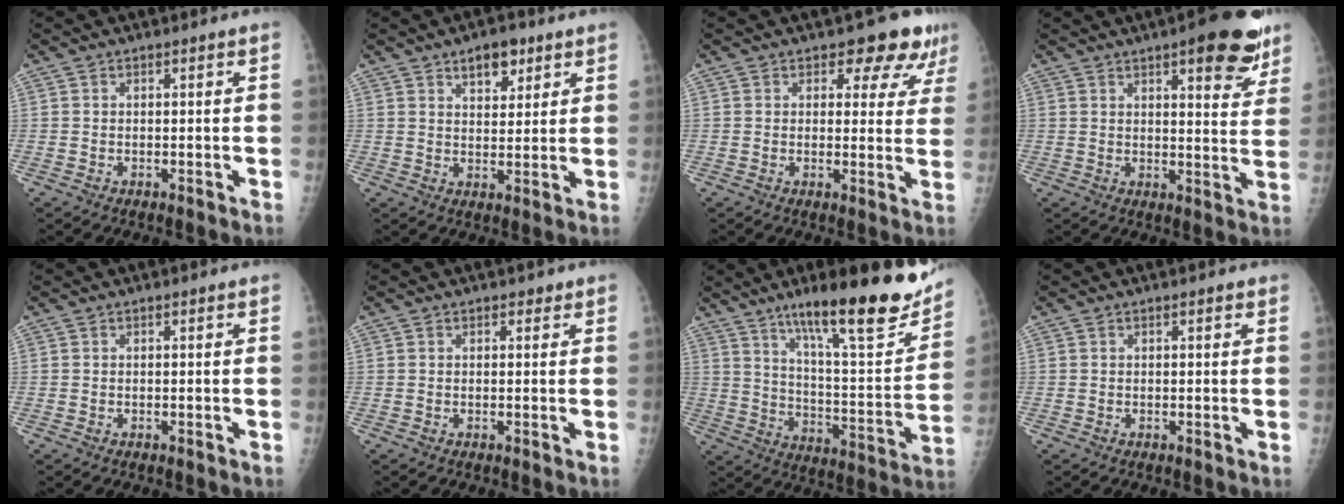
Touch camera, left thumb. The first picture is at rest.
{"total": 6.2, "force": [3.7, 3.3, 3.6], "torque": [-0.023, -0.018, 0.057]}
{"total": 7.8, "force": [5.6, 4.2, 3.6], "torque": [-0.003, -0.027, 0.052]}
{"total": 13.2, "force": [8.0, 4.2, 9.6], "torque": [-0.078, -0.037, 0.099]}
{"total": 0.0}
{"total": 0.7, "force": [0.5, 0.5, 0.1], "torque": [0.012, -0.002, 0.005]}
{"total": 24.0, "force": [16.2, 4.7, 17.1], "torque": [-0.226, -0.068, 0.255]}
{"total": 0.5, "force": [0.4, 0.2, 0.3], "torque": [-0.006, -0.002, 0.003]}